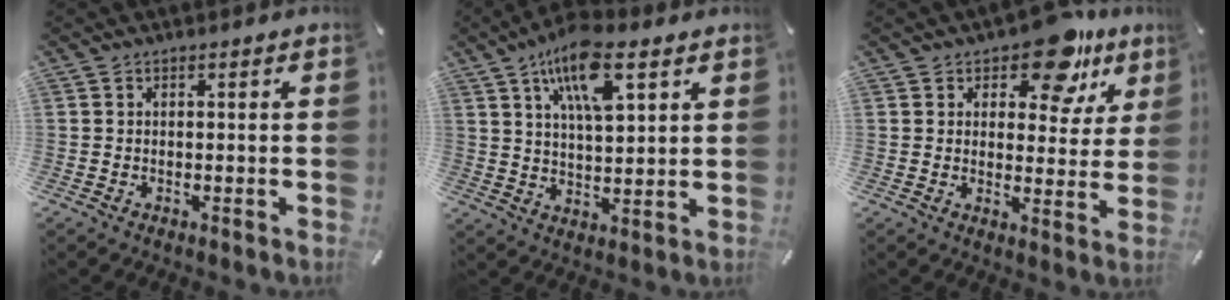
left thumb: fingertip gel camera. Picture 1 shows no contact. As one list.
[{"total": 12.1, "force": [7.2, 4.8, 8.5], "torque": [-0.147, -0.019, 0.125]}, {"total": 13.6, "force": [9.2, 6.6, 7.6], "torque": [-0.086, -0.055, 0.154]}]